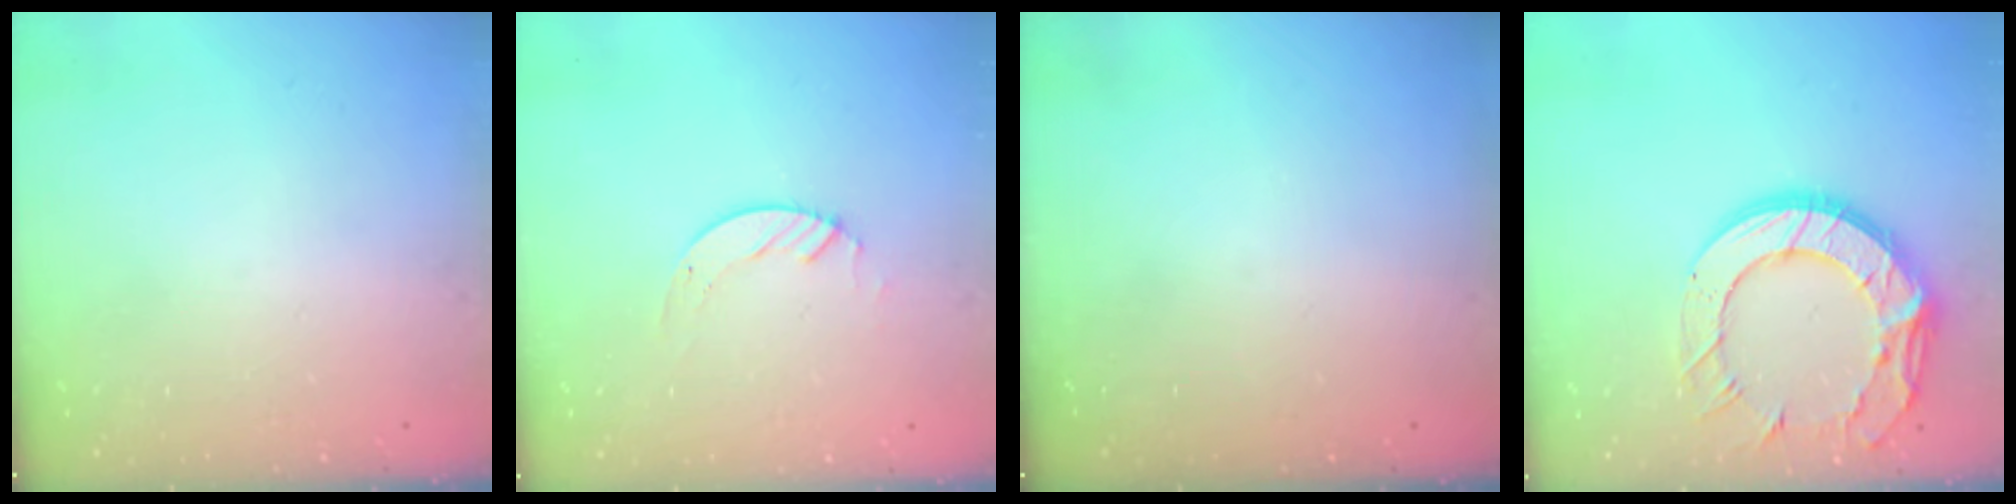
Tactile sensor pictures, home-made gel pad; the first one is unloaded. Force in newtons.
{"total": 2.4, "press": 2.4, "slide": 0.2}
{"total": 0.0}
{"total": 17.6, "press": 17.5, "slide": 1.2}